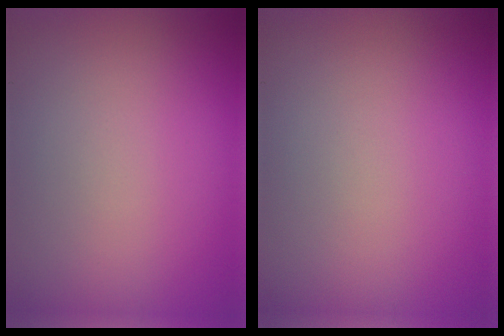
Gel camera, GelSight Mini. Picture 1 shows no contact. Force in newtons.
{"total": 0.0}